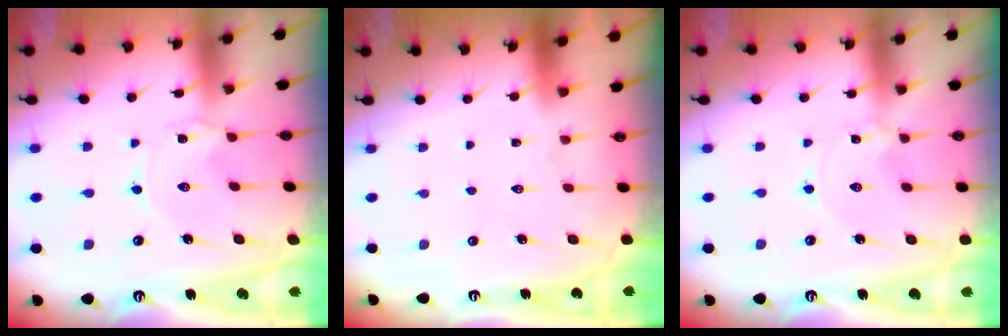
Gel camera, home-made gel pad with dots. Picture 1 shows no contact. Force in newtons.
{"total": 1.6, "press": 1.6, "slide": 0.1}
{"total": 0.0}